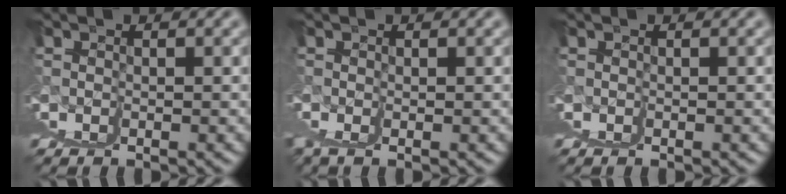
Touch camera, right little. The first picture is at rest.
{"total": 1.6, "force": [1.0, -0.7, 1.0], "torque": [0.002, 0.014, 0.014]}
{"total": 0.0}